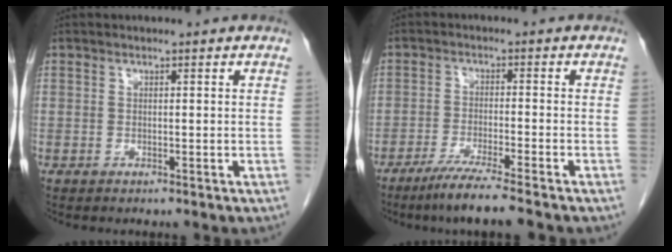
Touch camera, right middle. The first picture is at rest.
{"total": 6.8, "force": [-5.3, -0.8, 4.1], "torque": [-0.068, -0.020, -0.095]}